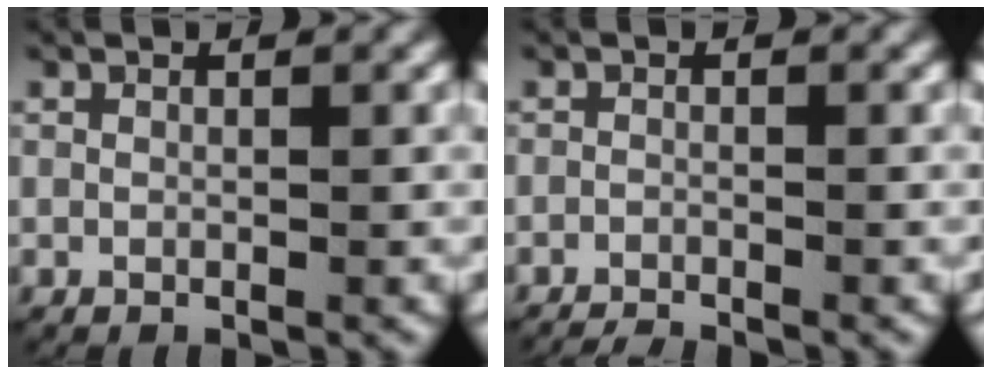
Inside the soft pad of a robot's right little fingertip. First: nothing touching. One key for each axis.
{"total": 2.2, "fx": -2.1, "fy": 0.4, "fz": 0.2, "tx": -0.009, "ty": -0.011, "tz": -0.033}